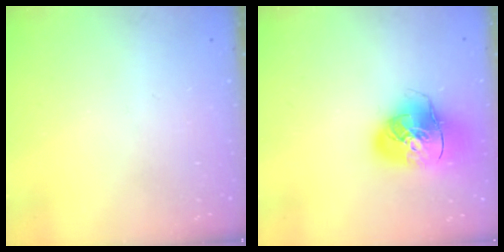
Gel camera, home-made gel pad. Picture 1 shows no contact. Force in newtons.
{"total": 16.3, "press": 16.1, "slide": 2.4}